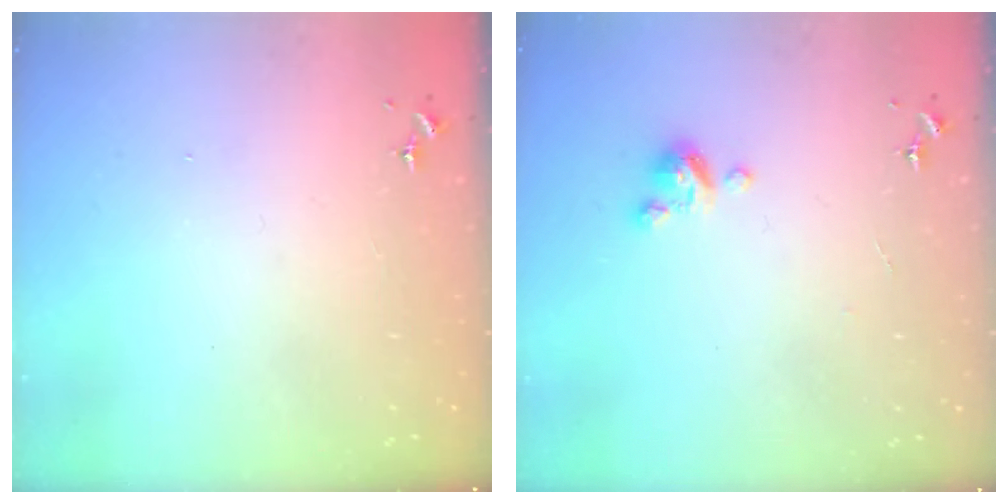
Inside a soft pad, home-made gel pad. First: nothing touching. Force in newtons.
{"total": 4.6, "press": 4.6, "slide": 0.3}